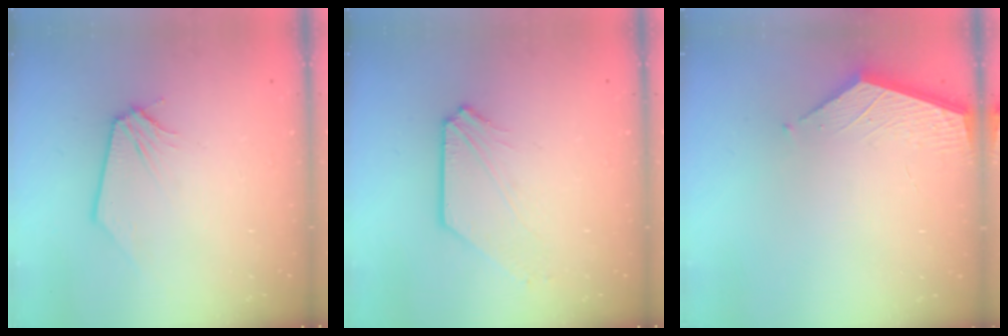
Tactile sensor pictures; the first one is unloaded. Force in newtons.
{"total": 2.4, "press": 2.4, "slide": 0.3}
{"total": 1.9, "press": 1.9, "slide": 0.2}